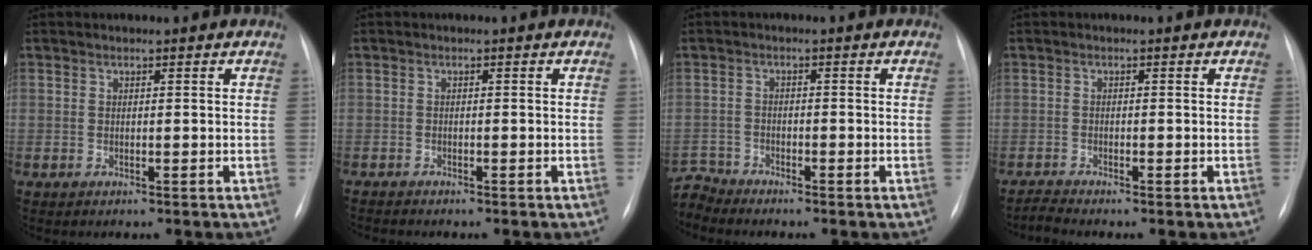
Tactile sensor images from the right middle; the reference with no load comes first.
{"total": 1.4, "force": [-1.4, 0.2, 0.4], "torque": [-0.005, -0.001, -0.019]}
{"total": 3.6, "force": [-3.5, 0.0, -0.8], "torque": [0.017, -0.006, -0.067]}
{"total": 1.3, "force": [-1.3, -0.3, 0.0], "torque": [-0.005, -0.007, -0.026]}